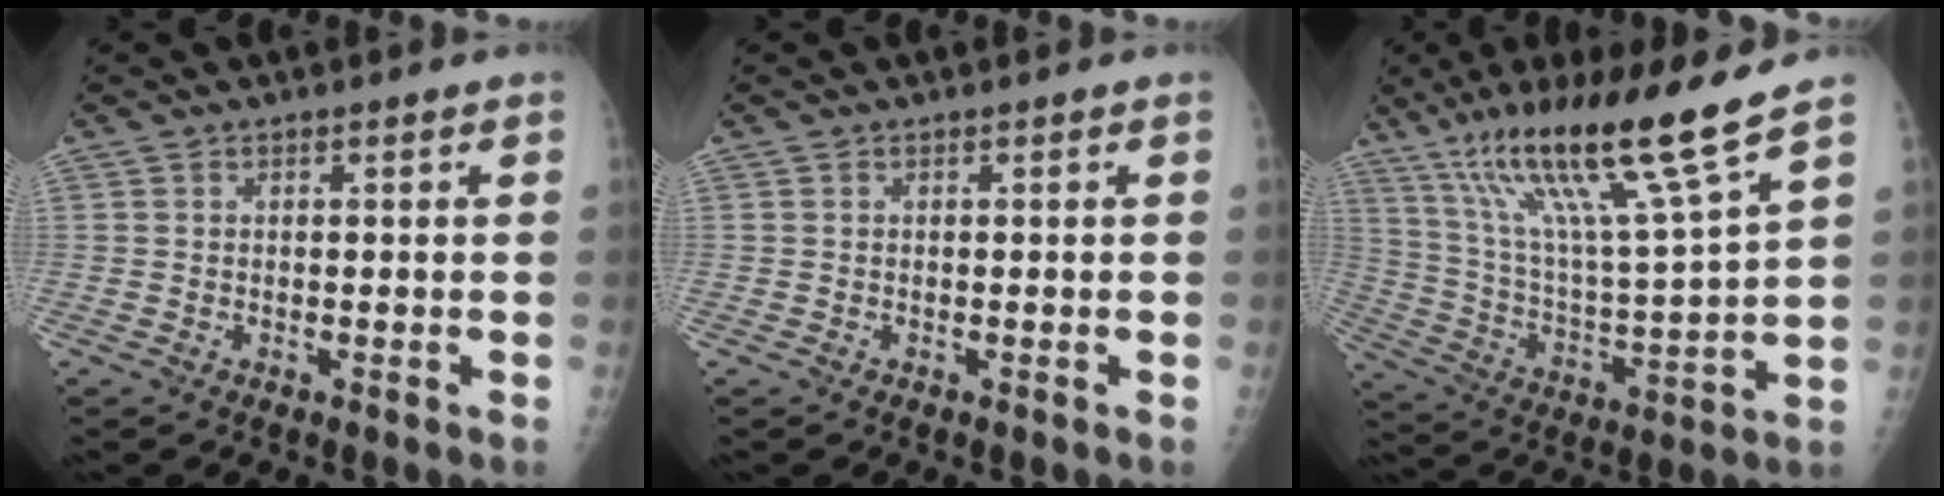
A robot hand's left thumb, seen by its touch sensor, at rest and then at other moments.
{"total": 0.0}
{"total": 19.4, "force": [13.2, 0.0, 14.3], "torque": [-0.236, -0.064, 0.239]}